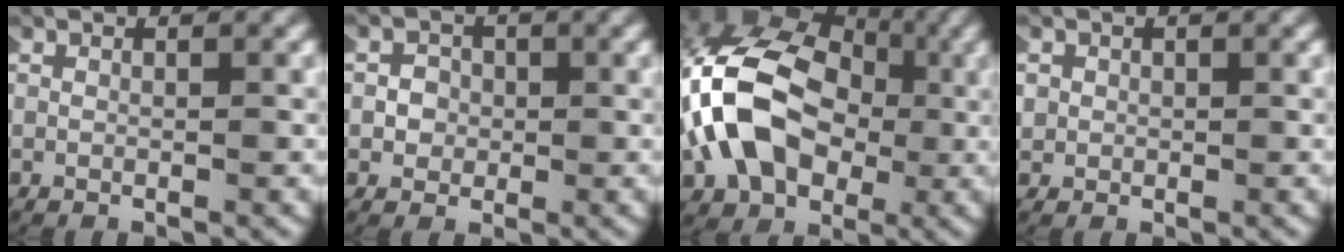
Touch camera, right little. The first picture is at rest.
{"total": 2.2, "force": [-0.4, 2.0, 0.6], "torque": [-0.022, -0.003, -0.009]}
{"total": 12.7, "force": [1.9, 9.4, 8.3], "torque": [-0.196, -0.011, 0.034]}
{"total": 2.3, "force": [0.2, 2.3, 0.6], "torque": [-0.027, 0.005, -0.001]}